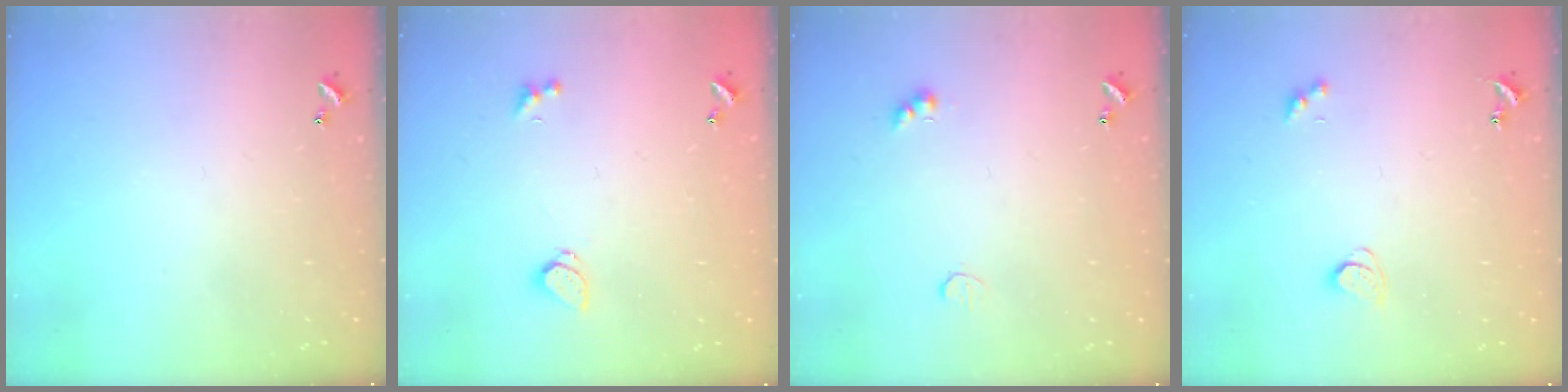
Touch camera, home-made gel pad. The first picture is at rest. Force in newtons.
{"total": 1.8, "press": 1.7, "slide": 0.7}
{"total": 2.6, "press": 2.4, "slide": 0.8}
{"total": 2.1, "press": 2.0, "slide": 0.7}